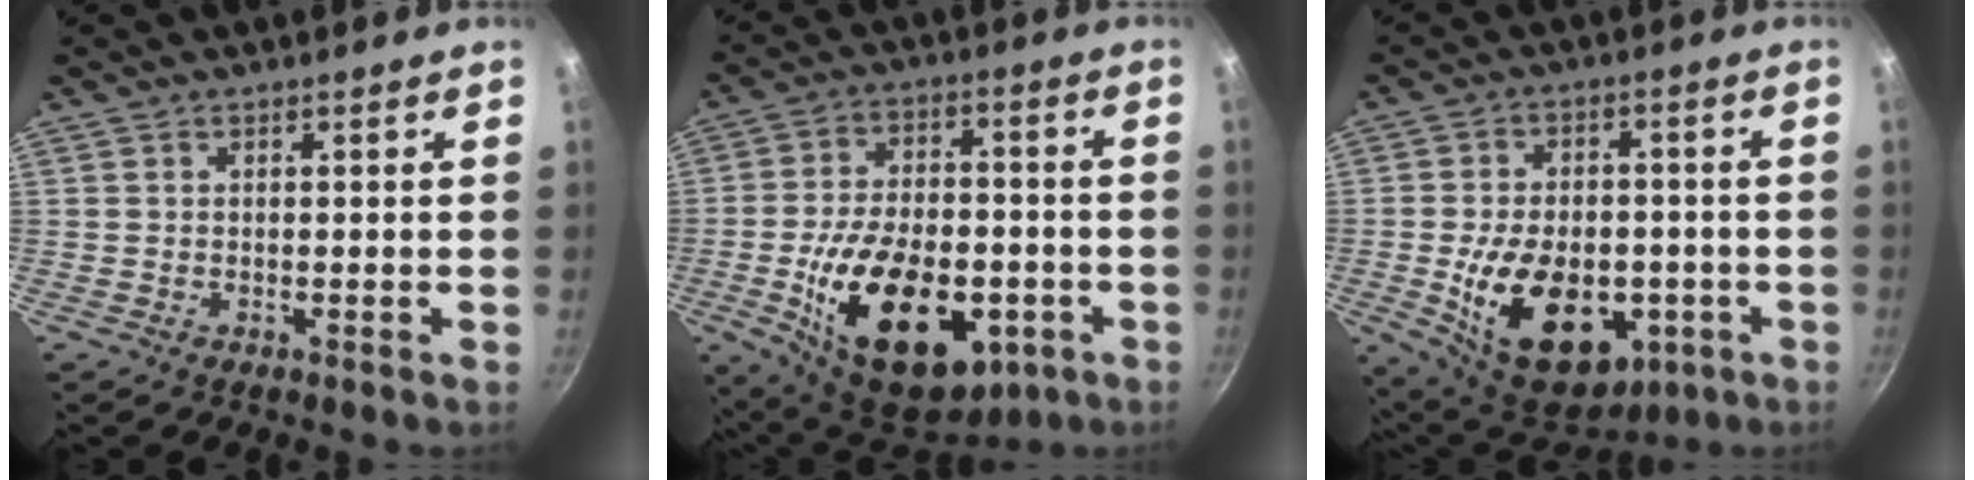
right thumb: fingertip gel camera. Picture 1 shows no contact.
{"total": 24.1, "force": [-7.0, 14.0, 18.3], "torque": [-0.276, 0.022, -0.097]}
{"total": 20.8, "force": [-5.2, 13.4, 15.0], "torque": [-0.218, 0.011, -0.062]}